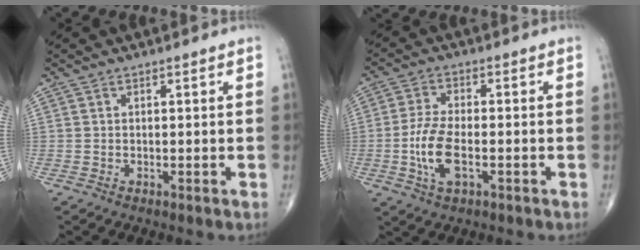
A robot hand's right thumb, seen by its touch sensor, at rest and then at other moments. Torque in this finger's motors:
{"motor_torque": [0.22, 0.13, 0.95, 0.10, 0.31]}